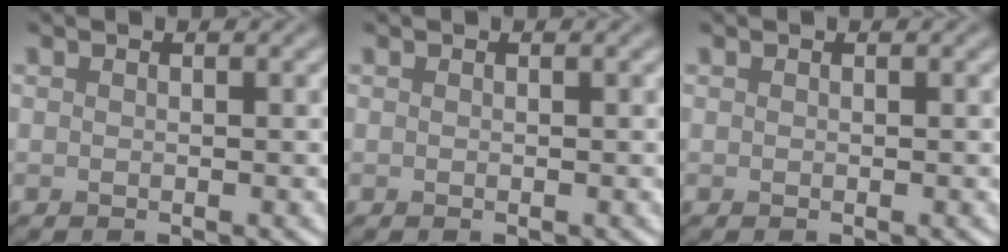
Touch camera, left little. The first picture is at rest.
{"total": 0.0}
{"total": 0.0}